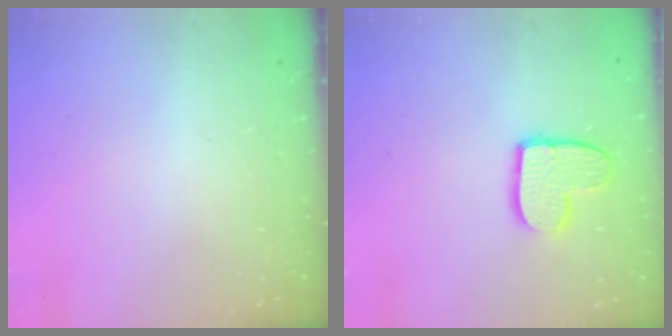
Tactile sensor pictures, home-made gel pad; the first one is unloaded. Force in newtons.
{"total": 10.7, "press": 10.7, "slide": 0.8}